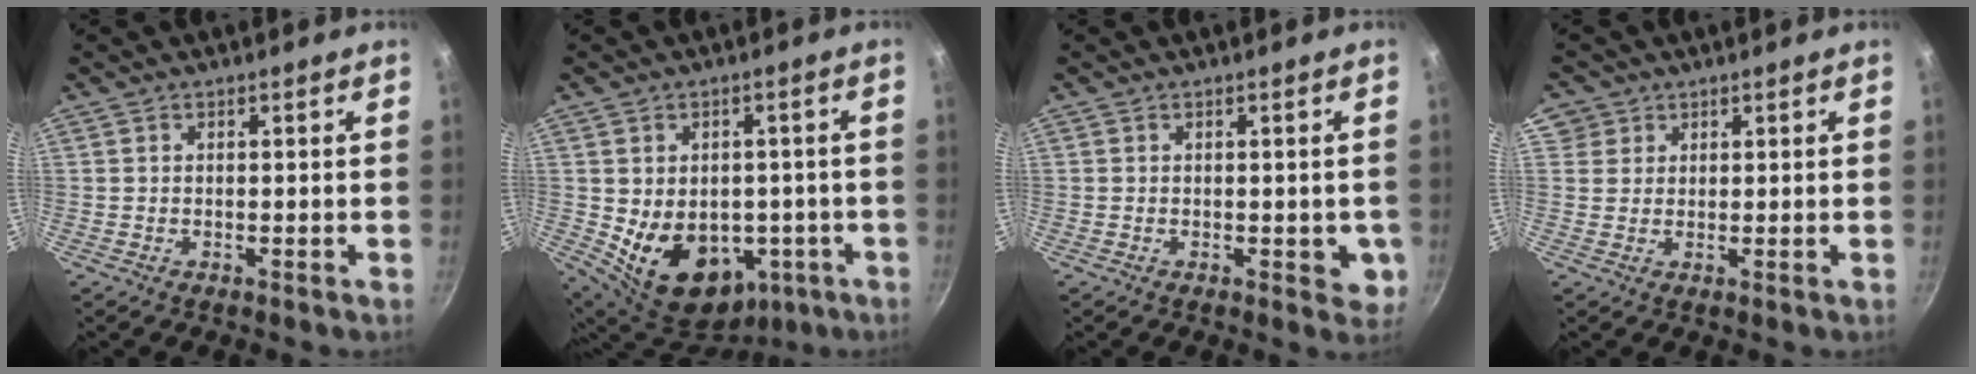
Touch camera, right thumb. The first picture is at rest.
{"total": 16.0, "force": [-3.1, 12.0, 10.2], "torque": [-0.132, 0.003, -0.014]}
{"total": 4.0, "force": [-0.6, 2.5, 3.1], "torque": [-0.021, -0.003, -0.009]}
{"total": 3.9, "force": [1.7, 3.4, 0.5], "torque": [0.020, 0.004, 0.027]}